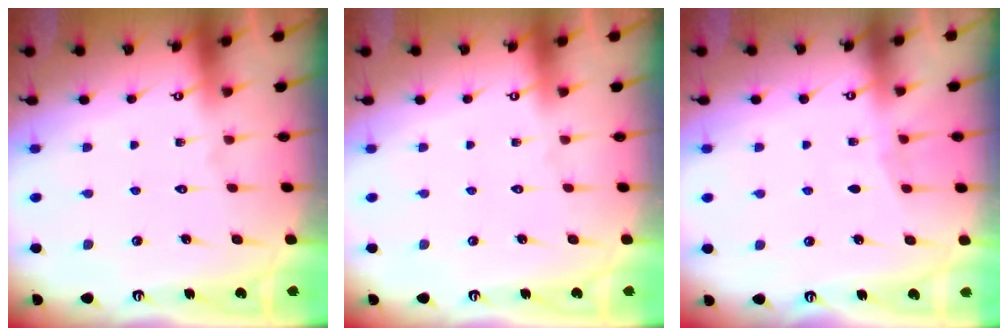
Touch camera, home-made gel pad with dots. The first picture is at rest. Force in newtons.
{"total": 0.0}
{"total": 3.8, "press": 3.7, "slide": 0.4}